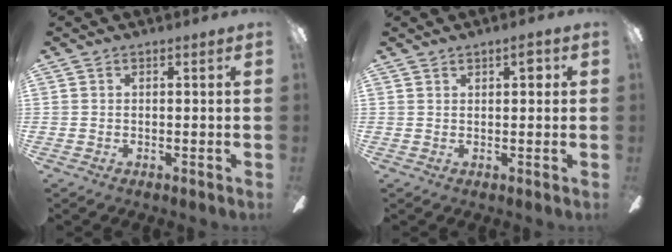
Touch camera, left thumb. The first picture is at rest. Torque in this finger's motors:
{"motor_torque": [-0.14, 0.06, -0.37, 0.19, 0.04]}